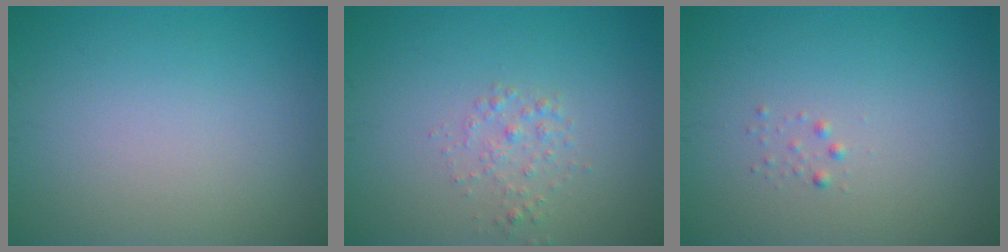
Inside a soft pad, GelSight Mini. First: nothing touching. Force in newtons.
{"total": 1.4, "press": 1.4, "slide": 0.0}
{"total": 0.6, "press": 0.6, "slide": 0.0}